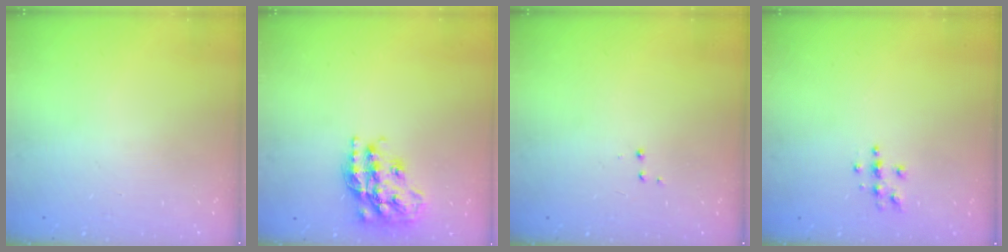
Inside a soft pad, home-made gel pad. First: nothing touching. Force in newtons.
{"total": 18.6, "press": 18.5, "slide": 1.5}
{"total": 2.9, "press": 2.8, "slide": 0.7}
{"total": 3.9, "press": 3.9, "slide": 0.3}